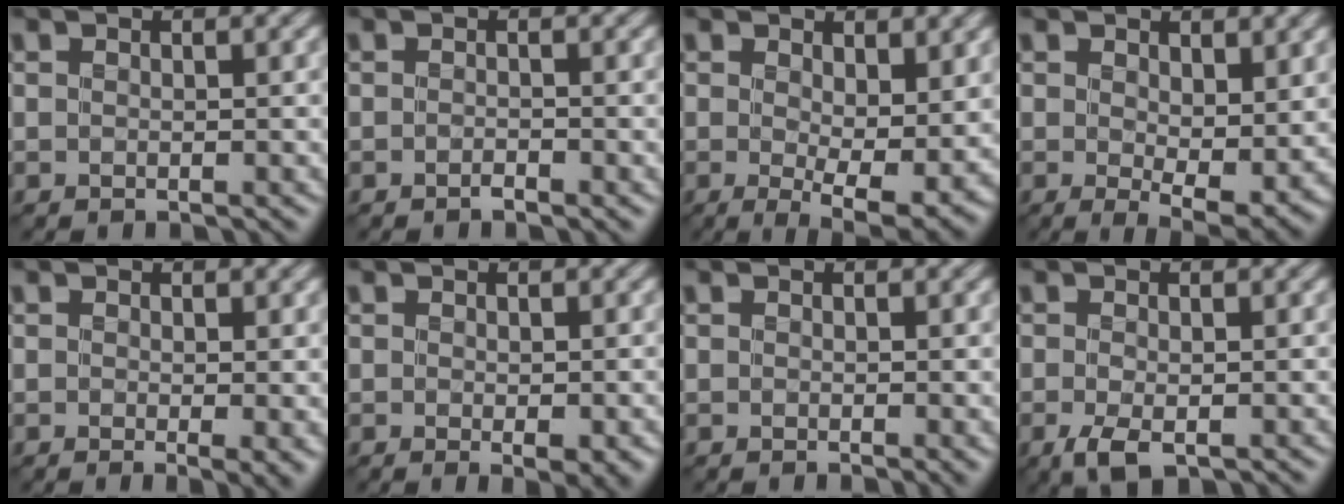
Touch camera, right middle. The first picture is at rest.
{"total": 0.7, "force": [-0.7, 0.1, 0.2], "torque": [-0.006, 0.000, -0.014]}
{"total": 6.4, "force": [0.7, 2.3, 5.9], "torque": [-0.091, -0.019, 0.016]}
{"total": 4.7, "force": [1.1, 1.8, 4.2], "torque": [-0.069, -0.015, 0.024]}
{"total": 2.0, "force": [0.3, 0.2, 1.9], "torque": [-0.024, -0.008, 0.006]}
{"total": 1.8, "force": [-0.4, 0.3, 1.7], "torque": [-0.026, -0.003, -0.004]}
{"total": 0.7, "force": [0.1, 0.0, 0.7], "torque": [-0.008, -0.001, 0.000]}
{"total": 2.3, "force": [-0.9, 0.9, 1.9], "torque": [-0.043, -0.008, -0.015]}